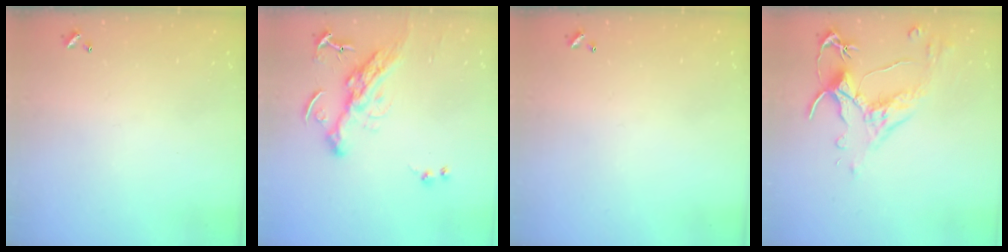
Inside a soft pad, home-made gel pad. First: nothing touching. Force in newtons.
{"total": 12.7, "press": 12.6, "slide": 1.7}
{"total": 0.0}
{"total": 2.5, "press": 2.2, "slide": 1.3}